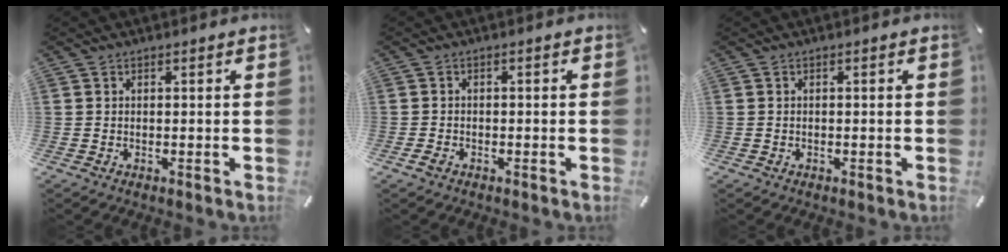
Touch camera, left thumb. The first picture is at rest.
{"total": 1.5, "force": [-1.0, 1.0, 0.6], "torque": [-0.011, 0.005, -0.021]}
{"total": 0.0}